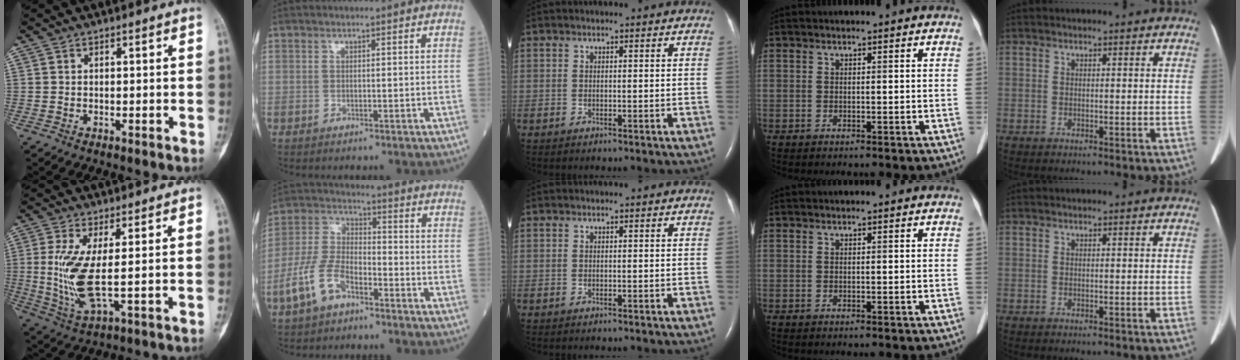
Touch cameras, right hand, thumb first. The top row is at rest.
{"thumb": {"total": 9.4, "force": [0.7, 2.2, 9.1], "torque": [-0.217, -0.020, 0.020]}, "index": {"total": 9.4, "force": [-5.2, 4.6, 6.4], "torque": [-0.155, 0.010, -0.104]}}